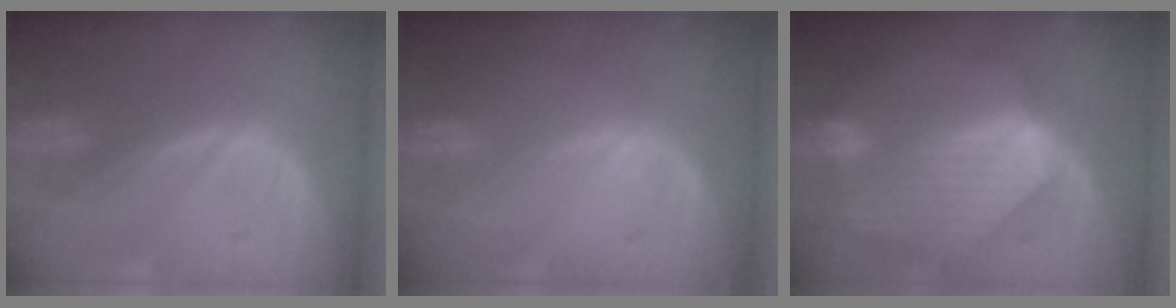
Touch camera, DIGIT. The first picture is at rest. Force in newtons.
{"total": 0.0}
{"total": 8.6, "press": 7.8, "slide": 3.7}